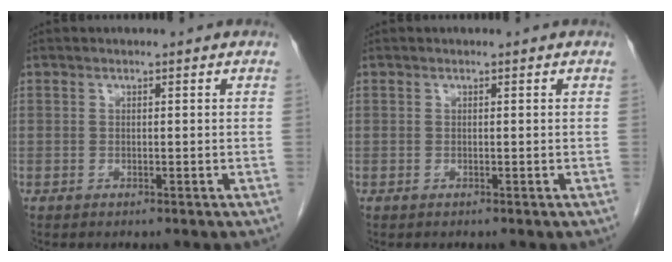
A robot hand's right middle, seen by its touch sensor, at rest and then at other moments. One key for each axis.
{"total": 0.0}